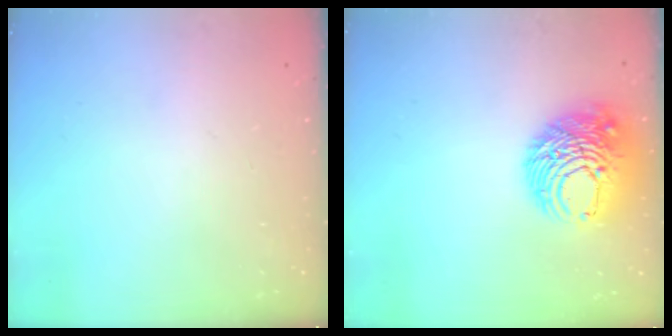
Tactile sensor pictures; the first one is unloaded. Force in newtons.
{"total": 11.9, "press": 11.9, "slide": 1.2}